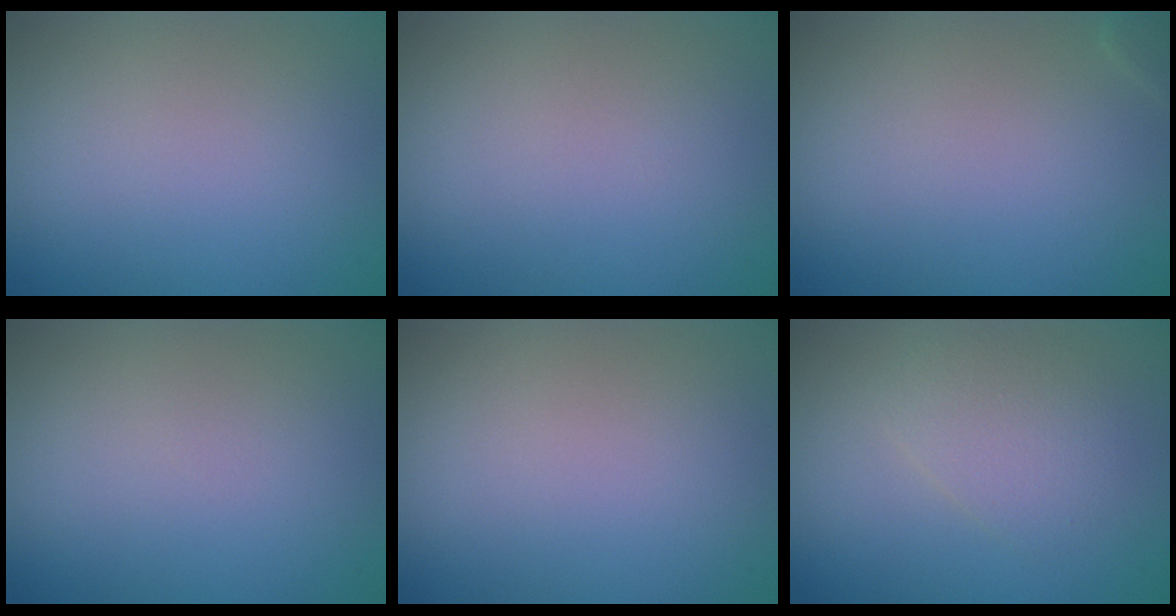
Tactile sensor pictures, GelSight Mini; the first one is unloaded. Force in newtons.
{"total": 0.0}
{"total": 0.6, "press": 0.6, "slide": 0.0}
{"total": 0.0}
{"total": 0.0}
{"total": 2.6, "press": 2.6, "slide": 0.1}